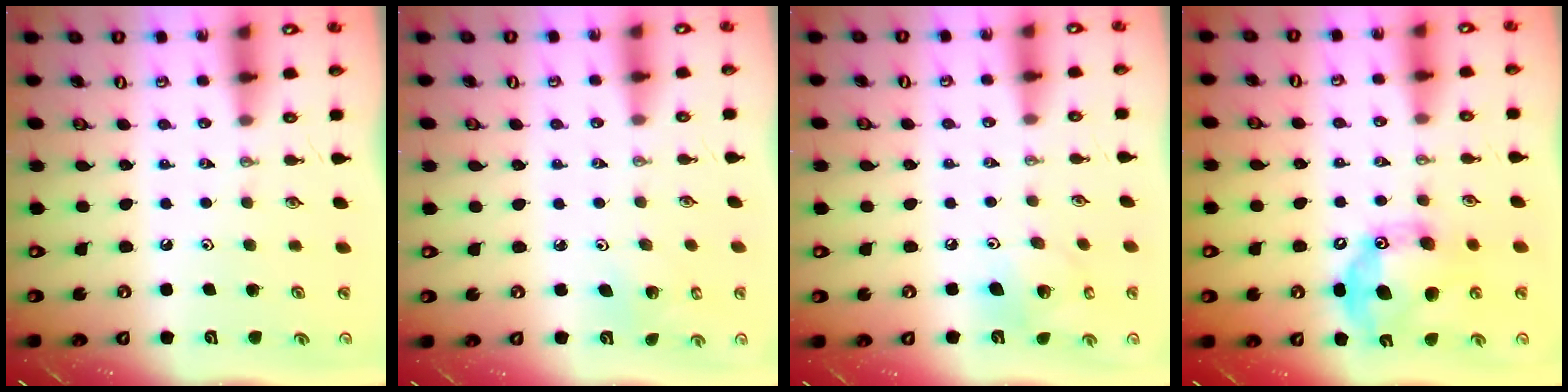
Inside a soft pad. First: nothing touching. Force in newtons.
{"total": 2.2, "press": 2.2, "slide": 0.2}
{"total": 10.9, "press": 10.5, "slide": 2.9}
{"total": 18.0, "press": 18.0, "slide": 0.9}